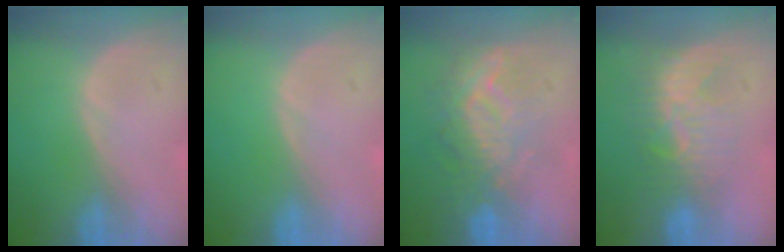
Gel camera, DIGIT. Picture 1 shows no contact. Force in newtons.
{"total": 0.0}
{"total": 9.2, "press": 8.6, "slide": 3.3}
{"total": 8.1, "press": 7.4, "slide": 3.4}